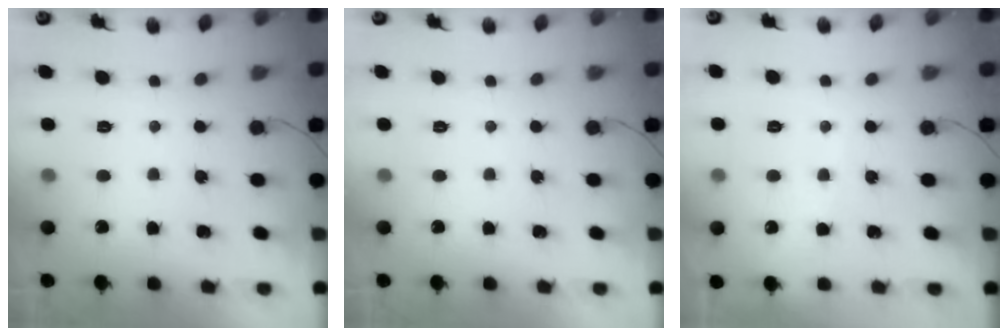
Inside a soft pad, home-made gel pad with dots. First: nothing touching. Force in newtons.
{"total": 0.0}
{"total": 2.0, "press": 2.0, "slide": 0.2}